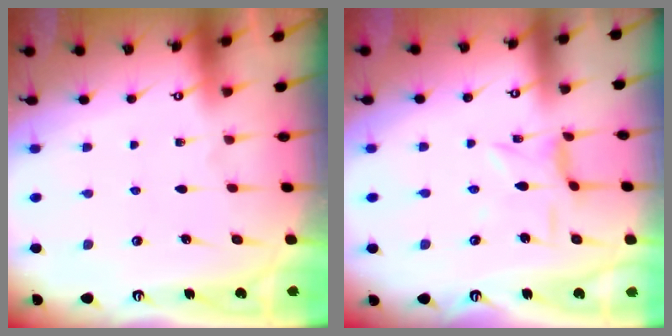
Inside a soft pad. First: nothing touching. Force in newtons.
{"total": 1.4, "press": 1.3, "slide": 0.4}